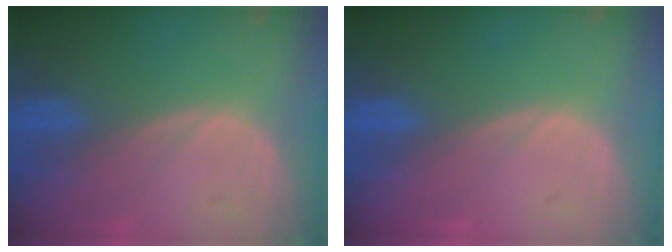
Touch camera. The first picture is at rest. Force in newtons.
{"total": 0.0}